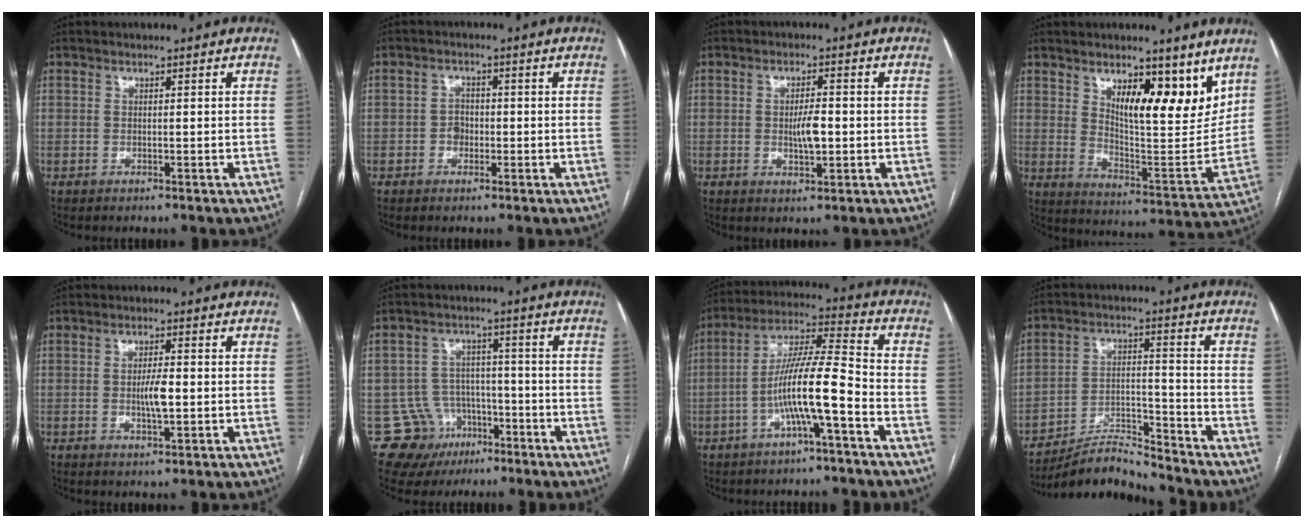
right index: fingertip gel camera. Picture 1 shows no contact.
{"total": 2.4, "force": [-0.7, 1.9, 1.2], "torque": [-0.013, 0.008, -0.013]}
{"total": 4.0, "force": [-0.4, 1.0, 3.9], "torque": [-0.067, -0.002, -0.004]}
{"total": 13.1, "force": [8.0, 4.1, 9.6], "torque": [-0.133, -0.017, 0.134]}
{"total": 3.8, "force": [-0.4, 0.6, 3.7], "torque": [-0.069, -0.002, -0.005]}
{"total": 9.4, "force": [-4.8, 8.0, 0.7], "torque": [-0.007, 0.036, -0.061]}
{"total": 11.4, "force": [-4.0, 0.5, 10.6], "torque": [-0.197, 0.023, -0.075]}
{"total": 8.0, "force": [-8.0, 0.1, 0.6], "torque": [-0.011, 0.017, -0.145]}